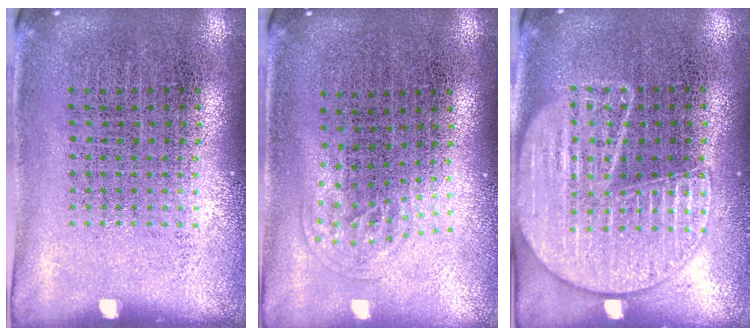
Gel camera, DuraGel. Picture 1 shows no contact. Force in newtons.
{"total": 1.0, "press": 0.6, "slide": 0.8}
{"total": 1.9, "press": 1.9, "slide": 0.2}